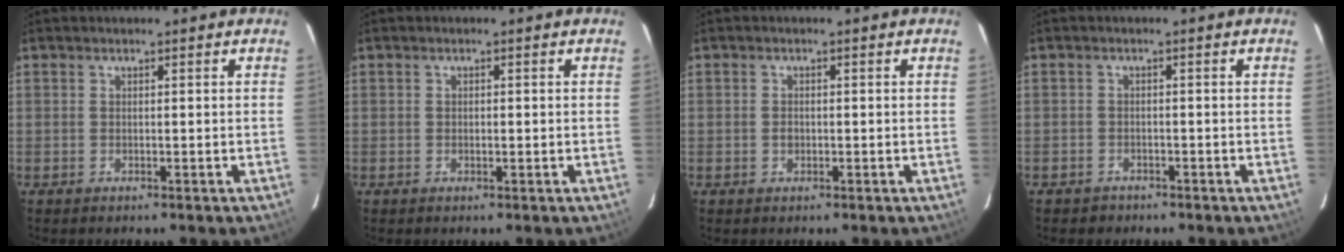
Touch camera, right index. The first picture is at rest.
{"total": 0.7, "force": [-0.2, 0.4, 0.6], "torque": [-0.010, 0.002, -0.003]}
{"total": 1.2, "force": [-0.2, 1.0, 0.5], "torque": [-0.007, 0.004, -0.001]}
{"total": 2.4, "force": [-1.6, 1.8, 0.0], "torque": [-0.009, 0.002, -0.022]}